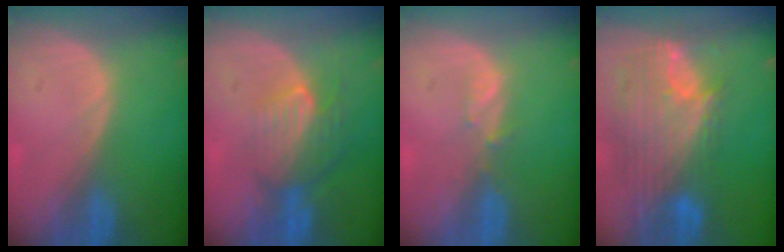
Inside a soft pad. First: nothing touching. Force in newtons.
{"total": 8.1, "press": 7.3, "slide": 3.6}
{"total": 1.5, "press": 1.4, "slide": 0.2}
{"total": 12.1, "press": 10.2, "slide": 6.5}